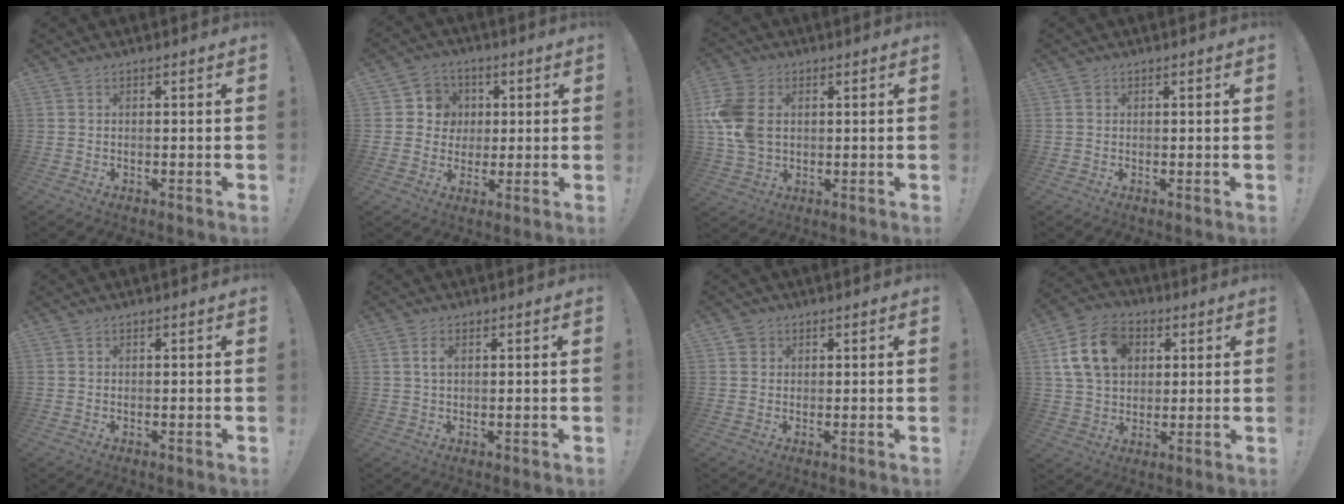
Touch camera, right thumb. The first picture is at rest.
{"total": 8.1, "force": [0.6, 7.9, 1.5], "torque": [-0.017, 0.000, 0.019]}
{"total": 13.3, "force": [1.5, 9.8, 8.8], "torque": [-0.188, 0.003, 0.029]}
{"total": 0.6, "force": [0.1, 0.6, 0.0], "torque": [0.006, 0.000, 0.001]}
{"total": 0.0}
{"total": 2.7, "force": [1.0, 1.3, 2.1], "torque": [-0.028, -0.002, 0.013]}
{"total": 2.0, "force": [1.1, 1.7, 0.2], "torque": [0.006, -0.005, 0.018]}
{"total": 16.2, "force": [5.0, 12.2, 9.5], "torque": [-0.161, -0.011, 0.099]}